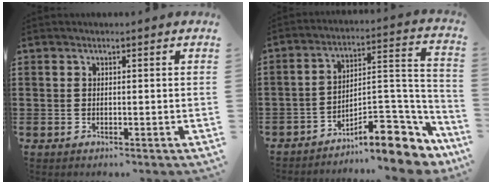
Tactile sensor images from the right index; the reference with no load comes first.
{"total": 11.3, "force": [-8.2, 3.7, 6.8], "torque": [-0.076, 0.026, -0.151]}